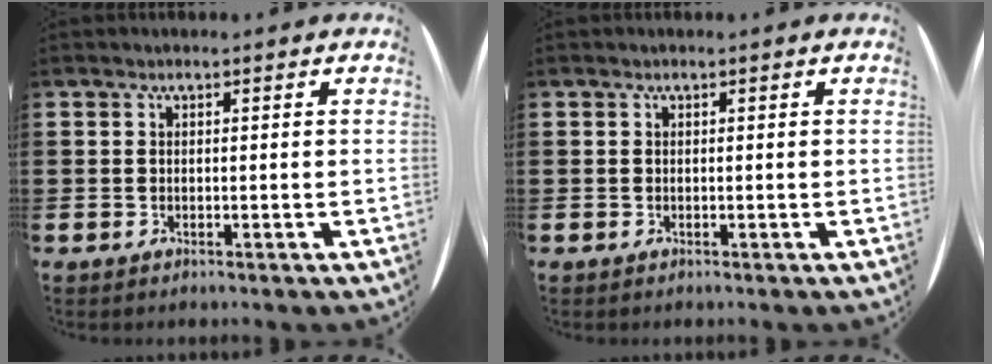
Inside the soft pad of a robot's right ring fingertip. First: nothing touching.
{"total": 0.0}